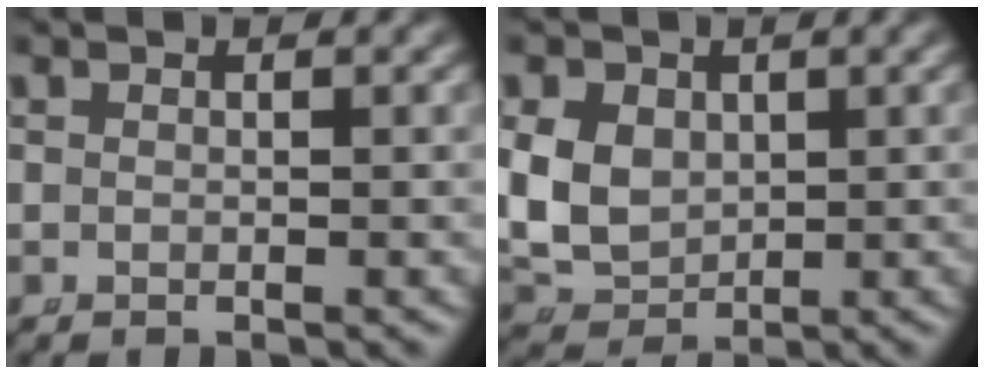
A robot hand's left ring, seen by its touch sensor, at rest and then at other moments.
{"total": 8.7, "force": [-0.3, 7.7, 4.1], "torque": [-0.121, -0.036, 0.009]}